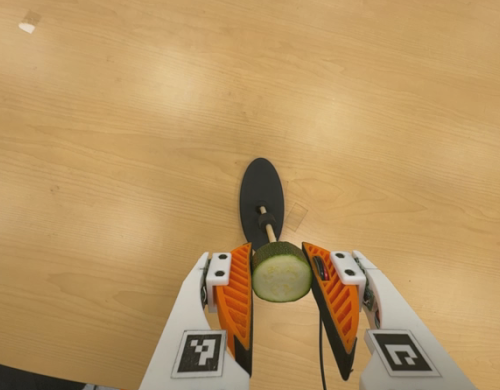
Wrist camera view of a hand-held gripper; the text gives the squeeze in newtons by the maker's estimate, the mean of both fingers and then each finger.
{"total": 10.4, "left": 9.3, "right": 11.5}